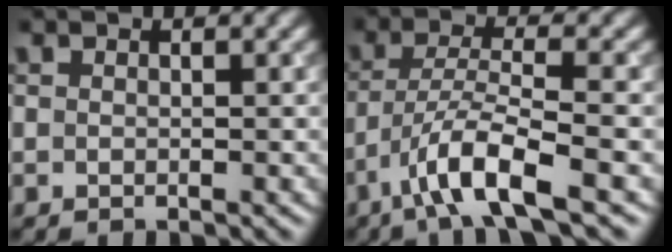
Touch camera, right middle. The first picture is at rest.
{"total": 5.7, "force": [-3.3, 0.9, 4.5], "torque": [-0.079, 0.004, -0.069]}